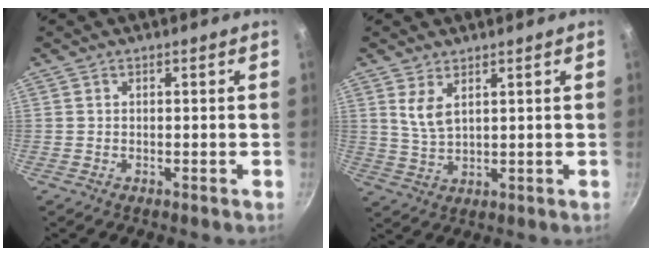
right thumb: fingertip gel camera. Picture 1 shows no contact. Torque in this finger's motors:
{"motor_torque": [0.08, -0.02, 0.66, 0.02, 0.02]}